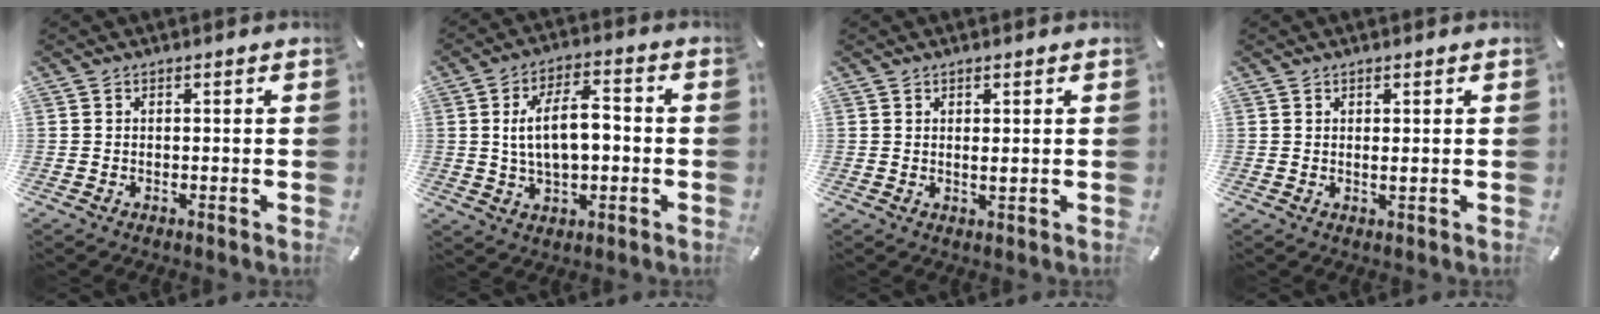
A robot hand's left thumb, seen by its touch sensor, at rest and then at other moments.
{"total": 10.8, "force": [0.2, 6.1, 8.9], "torque": [-0.157, 0.012, 0.002]}
{"total": 1.5, "force": [0.4, 0.1, 1.4], "torque": [-0.030, -0.003, 0.007]}
{"total": 1.3, "force": [0.3, 0.1, 1.2], "torque": [-0.025, -0.002, 0.005]}